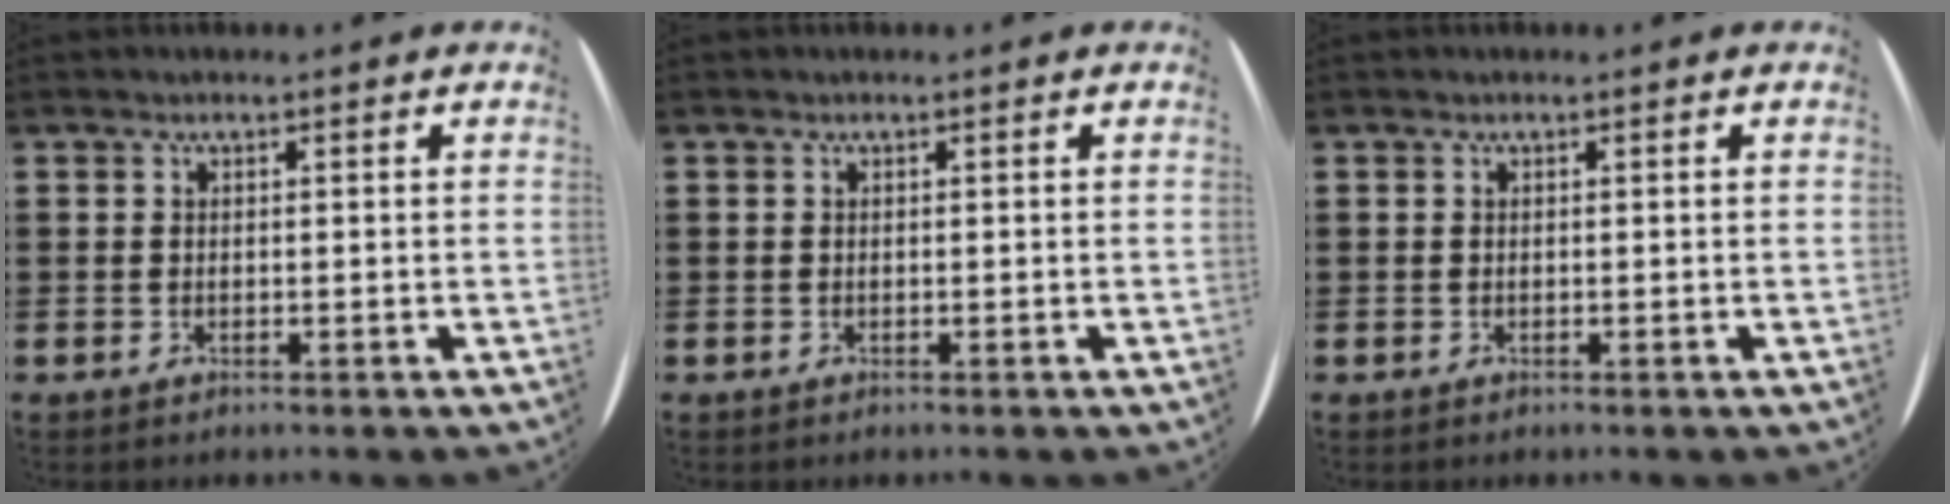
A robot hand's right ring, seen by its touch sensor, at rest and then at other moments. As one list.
[{"total": 0.0}, {"total": 0.0}]